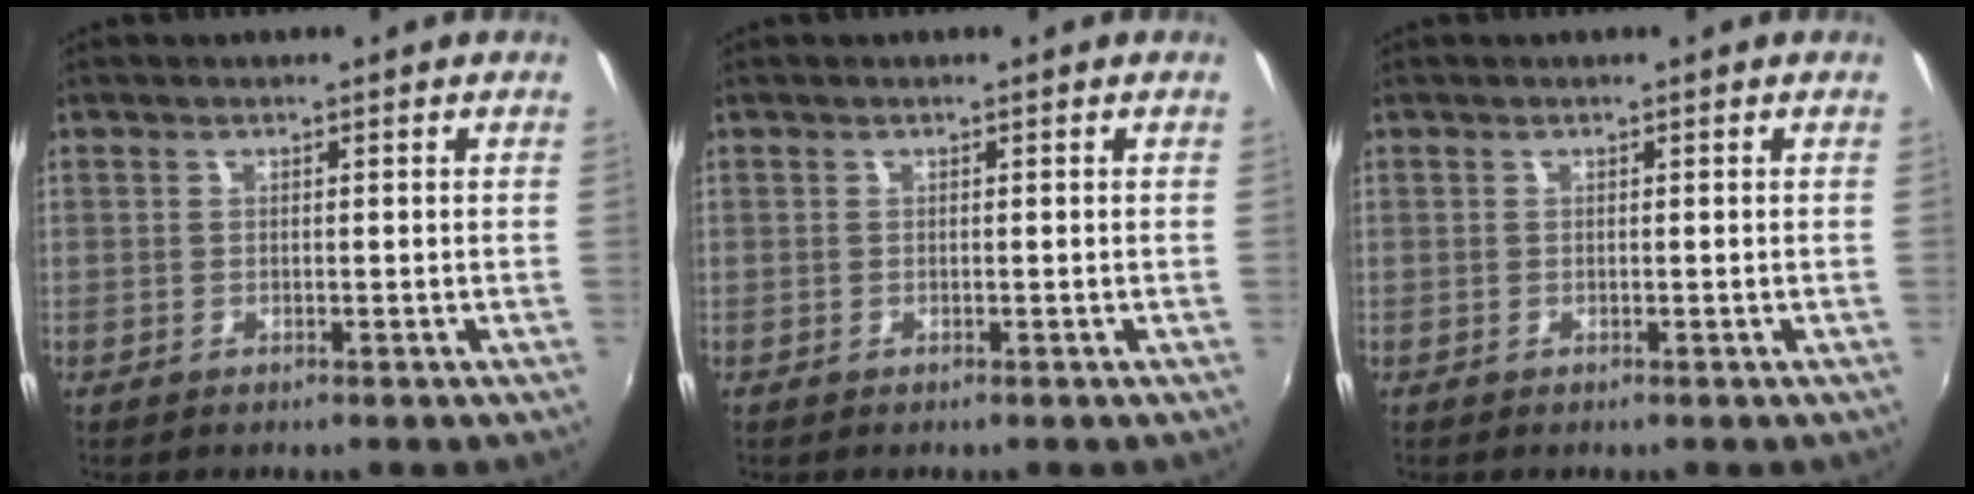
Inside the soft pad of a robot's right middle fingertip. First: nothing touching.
{"total": 0.0}
{"total": 0.0}